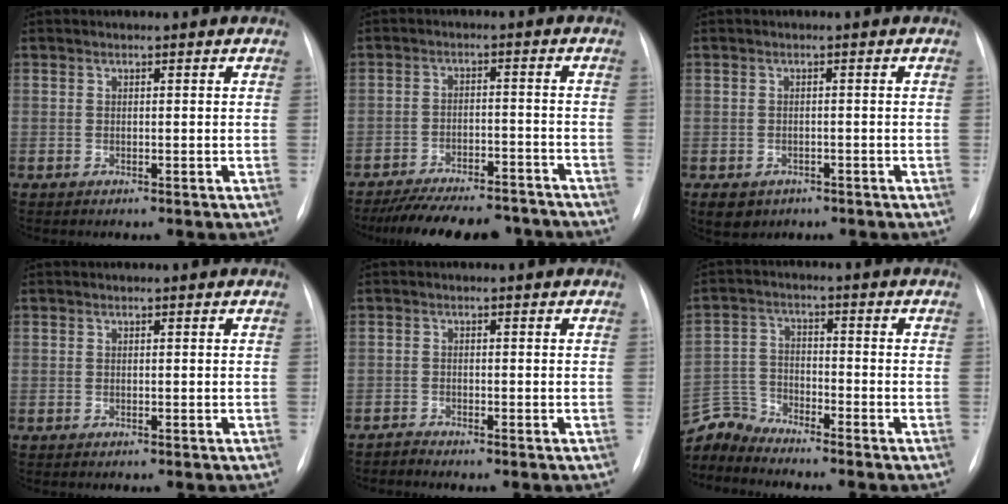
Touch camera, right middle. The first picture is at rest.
{"total": 16.6, "force": [-14.7, 4.5, 6.2], "torque": [-0.115, -0.002, -0.204]}
{"total": 6.3, "force": [-3.6, 4.8, 2.0], "torque": [-0.039, 0.001, -0.046]}
{"total": 0.0}
{"total": 1.0, "force": [-0.9, -0.3, -0.3], "torque": [0.010, -0.008, -0.017]}
{"total": 6.4, "force": [-6.3, -0.1, -0.9], "torque": [0.010, 0.004, -0.125]}